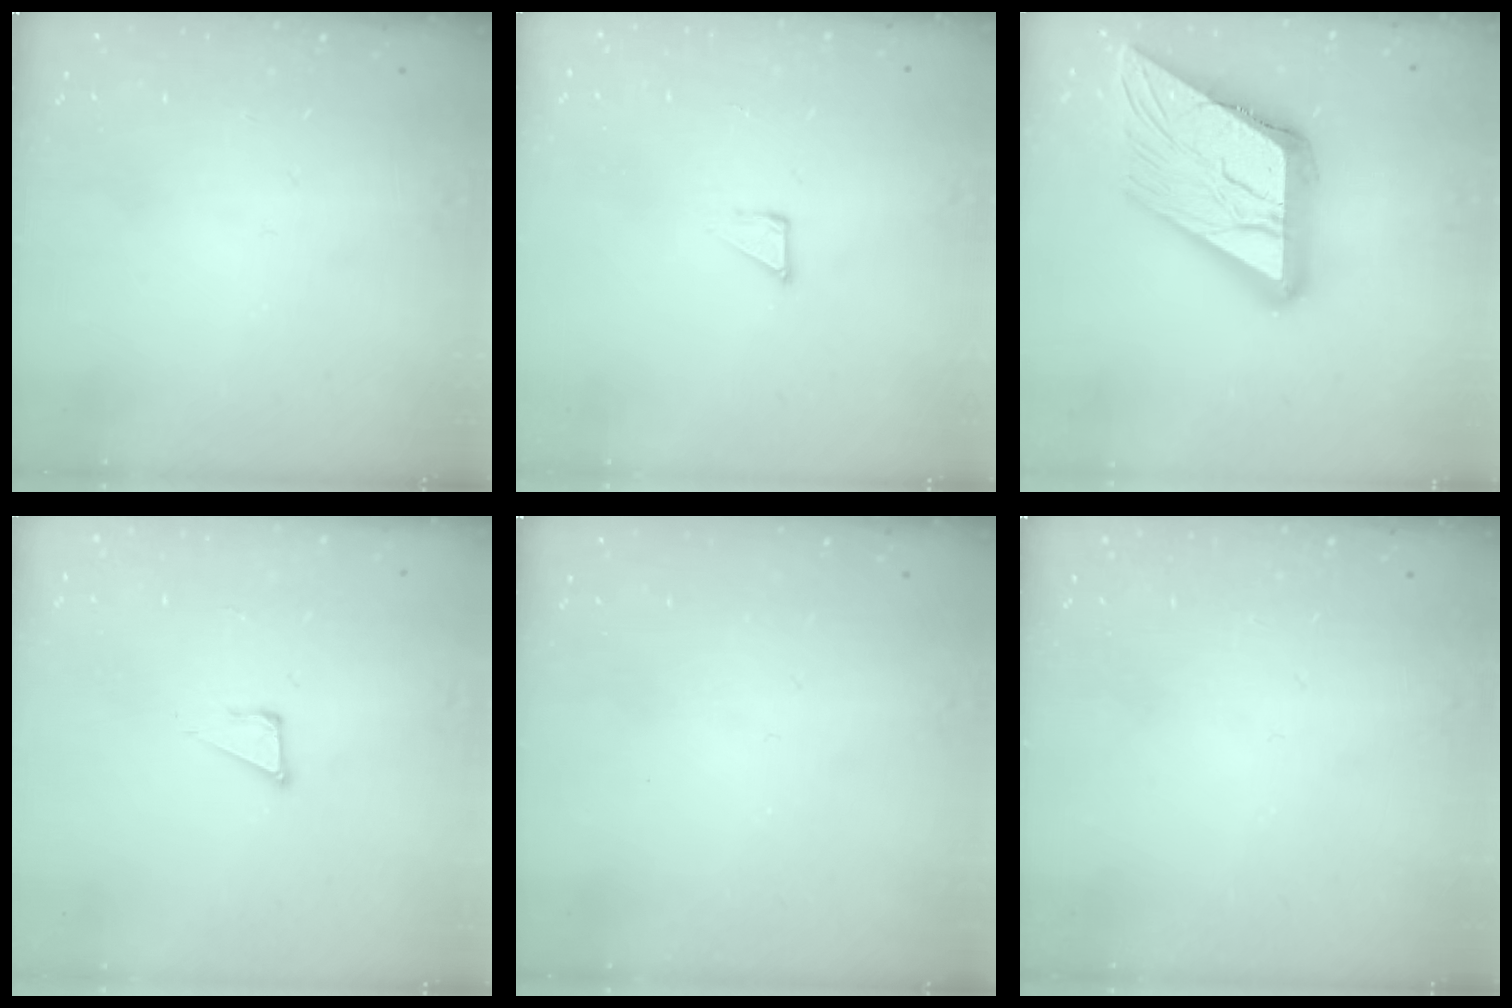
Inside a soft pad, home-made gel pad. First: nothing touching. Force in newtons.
{"total": 2.3, "press": 2.3, "slide": 0.1}
{"total": 24.2, "press": 24.1, "slide": 2.8}
{"total": 4.0, "press": 3.9, "slide": 0.8}
{"total": 0.0}
{"total": 0.0}